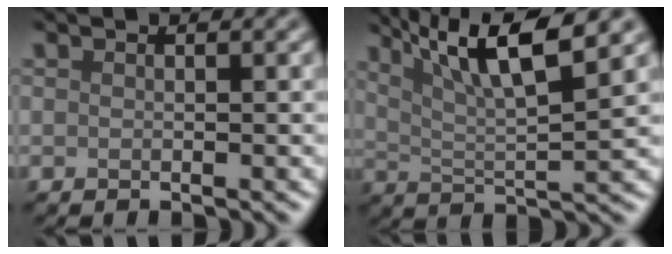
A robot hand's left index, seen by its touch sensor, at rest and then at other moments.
{"total": 8.3, "force": [4.7, 1.7, 6.6], "torque": [-0.103, 0.010, 0.083]}